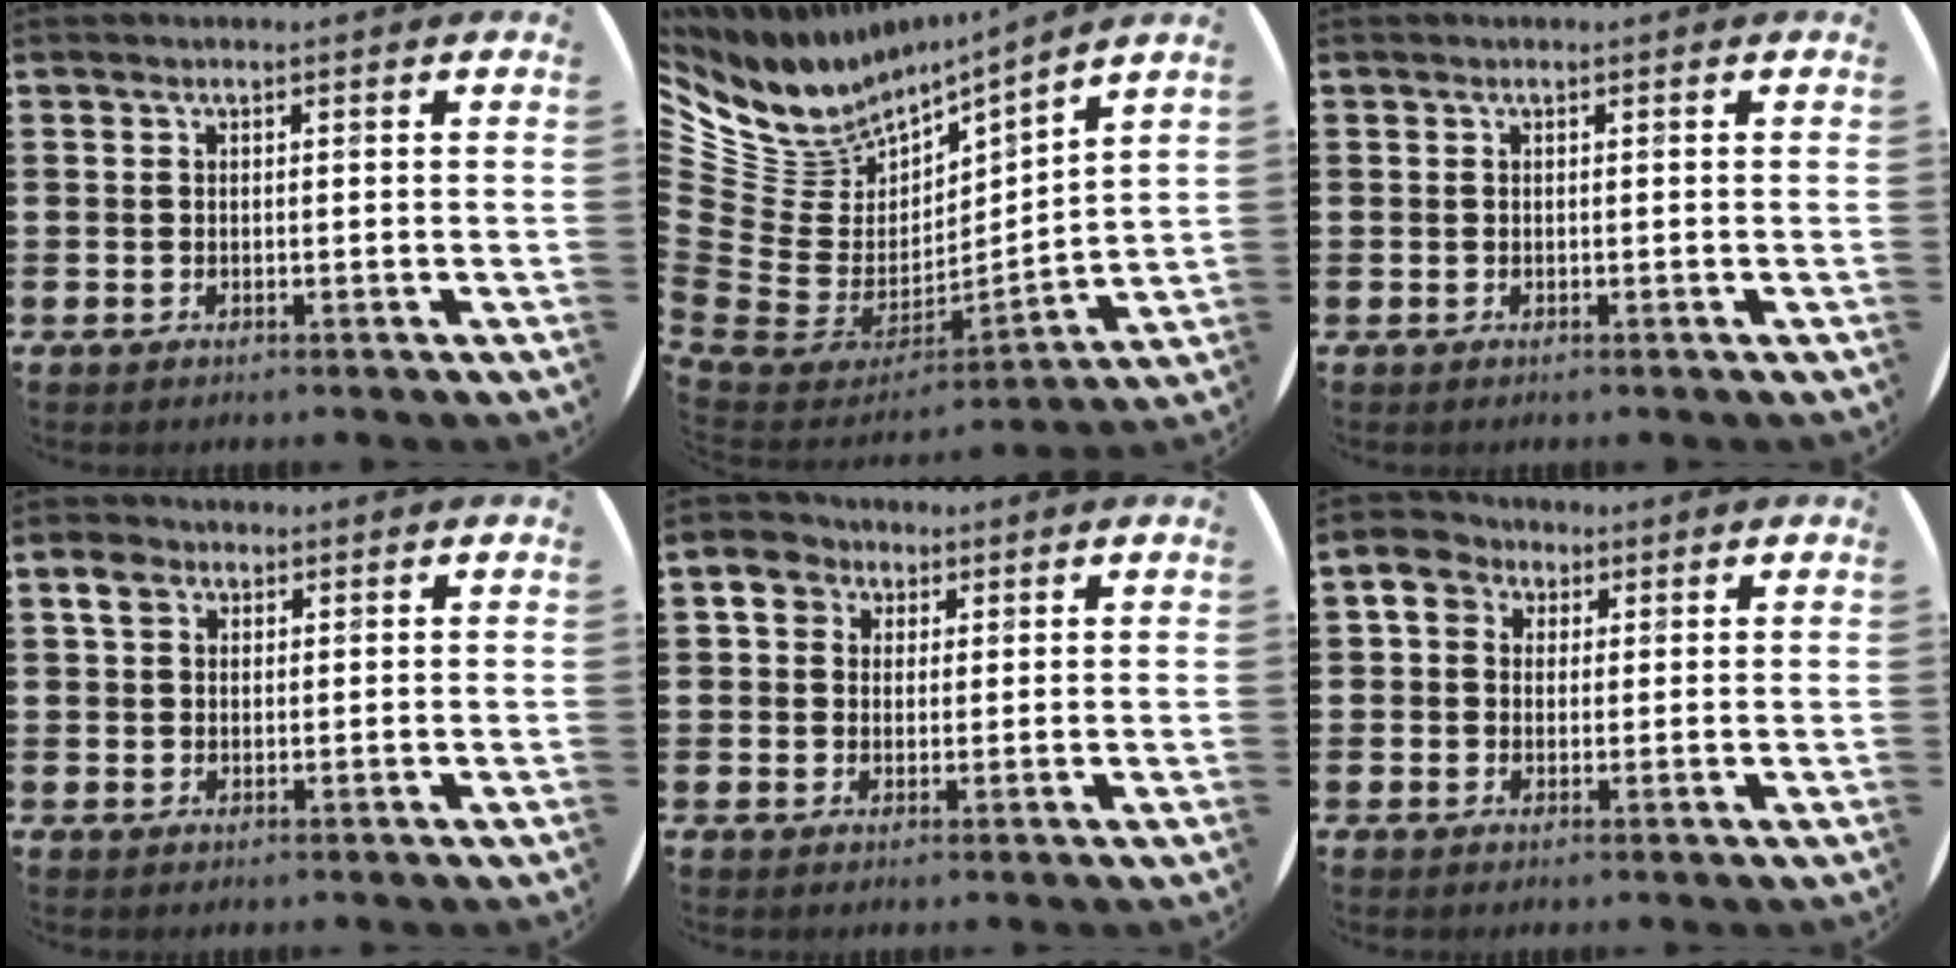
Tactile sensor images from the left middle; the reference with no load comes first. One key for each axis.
{"total": 6.6, "fx": 3.5, "fy": 5.6, "fz": 0.3, "tx": -0.064, "ty": -0.050, "tz": 0.068}
{"total": 0.0}
{"total": 2.3, "fx": 1.3, "fy": 1.6, "fz": 0.9, "tx": -0.006, "ty": 0.001, "tz": 0.022}
{"total": 3.5, "fx": 1.9, "fy": 2.9, "fz": 0.6, "tx": -0.016, "ty": 0.012, "tz": 0.033}
{"total": 3.5, "fx": 1.8, "fy": 2.9, "fz": 0.7, "tx": -0.018, "ty": 0.013, "tz": 0.030}